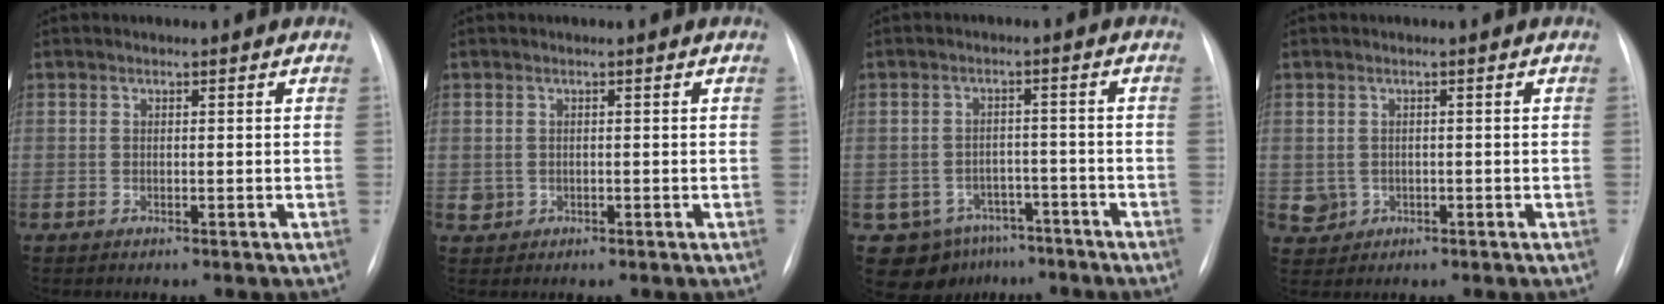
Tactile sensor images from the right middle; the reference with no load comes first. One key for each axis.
{"total": 1.4, "fx": -0.2, "fy": 1.4, "fz": 0.2, "tx": -0.003, "ty": 0.003, "tz": 0.001}
{"total": 9.1, "fx": -5.8, "fy": 6.7, "fz": 1.7, "tx": -0.023, "ty": 0.026, "tz": -0.078}
{"total": 2.7, "fx": -0.5, "fy": 2.6, "fz": 0.5, "tx": -0.006, "ty": 0.003, "tz": 0.000}